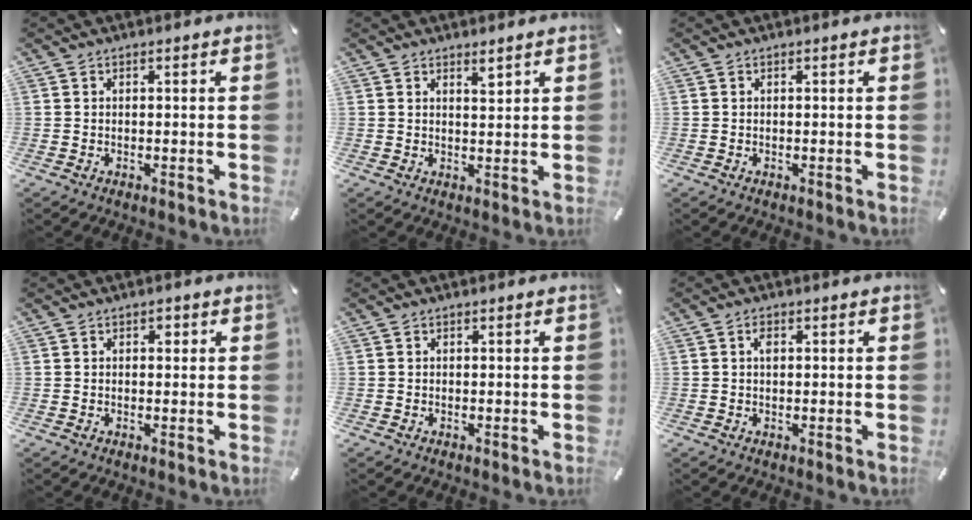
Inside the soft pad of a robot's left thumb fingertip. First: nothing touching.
{"total": 2.3, "force": [2.0, 0.5, 1.1], "torque": [-0.006, -0.012, 0.032]}
{"total": 0.0}
{"total": 1.3, "force": [0.3, 1.0, 0.7], "torque": [-0.006, 0.003, 0.003]}
{"total": 0.0}
{"total": 1.6, "force": [0.4, 0.9, 1.2], "torque": [-0.019, 0.000, 0.005]}